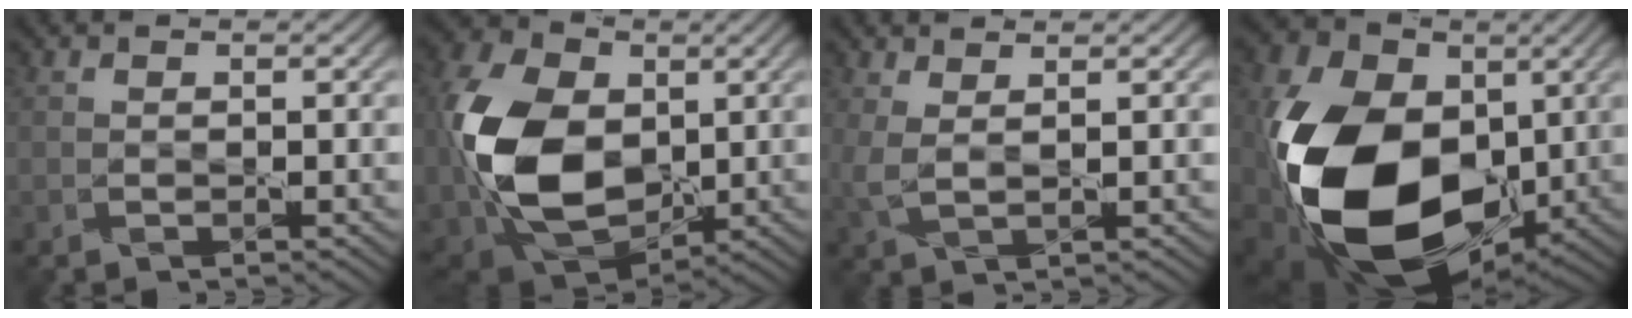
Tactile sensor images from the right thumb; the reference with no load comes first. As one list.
[{"total": 15.8, "force": [0.1, 11.0, 11.4], "torque": [-0.274, 0.000, -0.004]}, {"total": 3.0, "force": [1.6, 0.9, 2.4], "torque": [-0.061, 0.004, 0.035]}, {"total": 19.6, "force": [-2.0, 13.6, 14.0], "torque": [-0.320, -0.036, -0.033]}]